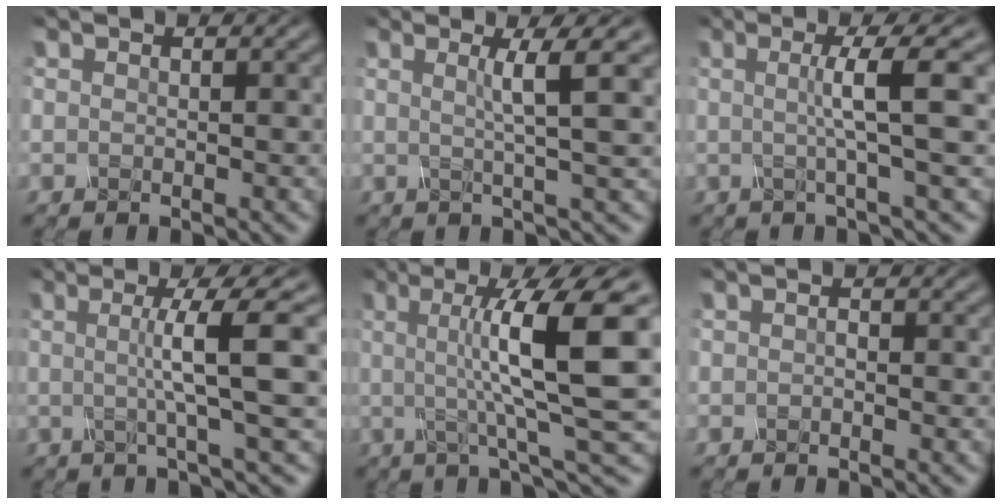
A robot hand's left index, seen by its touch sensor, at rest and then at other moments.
{"total": 4.3, "force": [1.3, 0.5, 4.1], "torque": [-0.063, 0.008, 0.017]}
{"total": 5.2, "force": [0.5, 0.6, 5.1], "torque": [-0.079, 0.011, 0.002]}
{"total": 6.5, "force": [0.6, 0.8, 6.4], "torque": [-0.098, 0.011, 0.005]}
{"total": 11.2, "force": [1.4, 2.3, 10.9], "torque": [-0.143, 0.006, 0.022]}
{"total": 0.5, "force": [-0.2, 0.3, 0.4], "torque": [-0.006, 0.001, -0.003]}